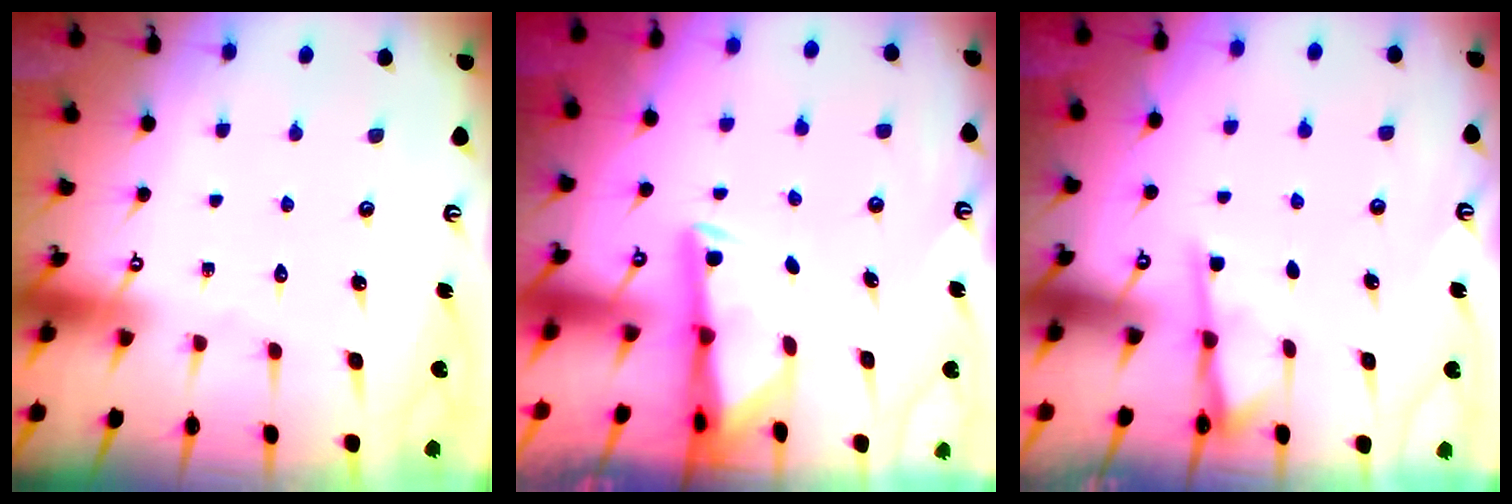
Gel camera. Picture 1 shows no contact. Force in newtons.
{"total": 3.0, "press": 3.0, "slide": 0.6}
{"total": 2.2, "press": 2.2, "slide": 0.5}